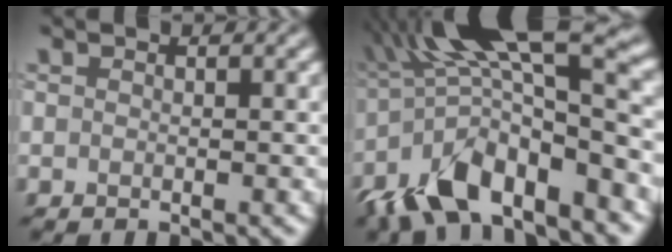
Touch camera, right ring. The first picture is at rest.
{"total": 11.8, "force": [-4.3, 3.8, 10.3], "torque": [-0.184, 0.015, -0.081]}